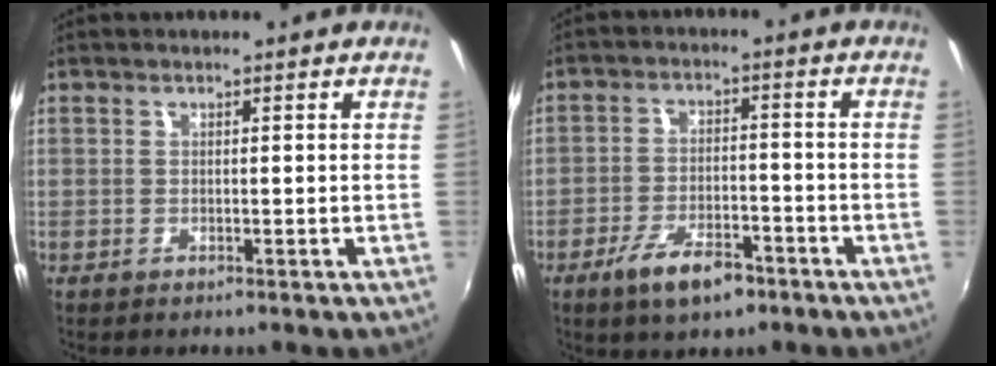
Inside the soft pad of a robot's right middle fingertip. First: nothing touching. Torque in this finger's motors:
{"motor_torque": [1.30, -0.84, 0.47, 0.12]}